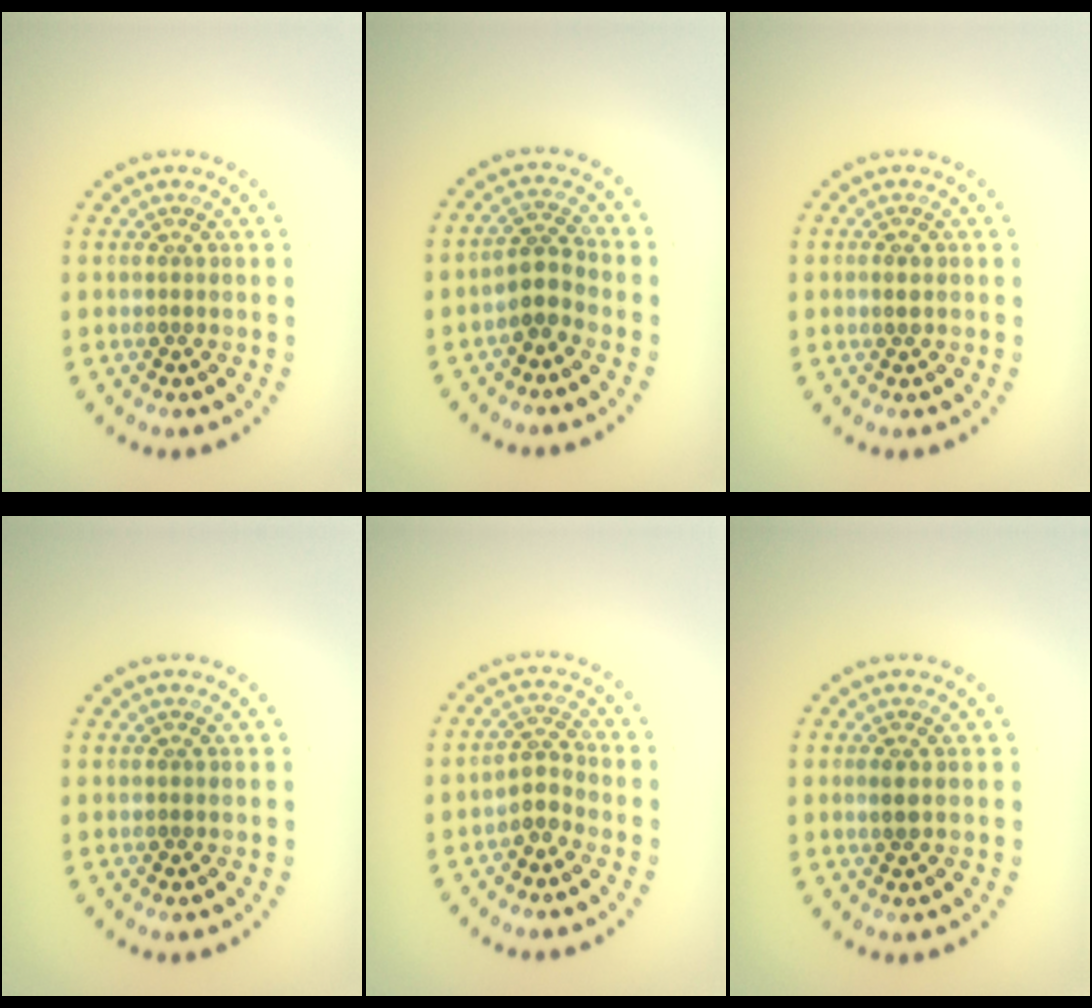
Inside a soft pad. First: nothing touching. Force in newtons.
{"total": 2.3, "press": 1.8, "slide": 1.3}
{"total": 0.8, "press": 0.8, "slide": 0.1}
{"total": 0.0}
{"total": 2.0, "press": 1.5, "slide": 1.3}
{"total": 0.8, "press": 0.8, "slide": 0.3}